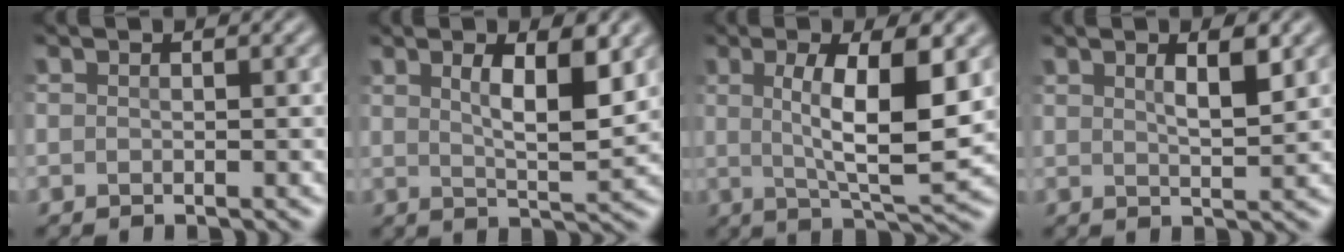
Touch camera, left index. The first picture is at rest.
{"total": 5.0, "force": [1.8, 1.3, 4.5], "torque": [-0.077, -0.009, 0.031]}
{"total": 8.1, "force": [1.1, 2.2, 7.7], "torque": [-0.126, -0.008, 0.021]}
{"total": 3.0, "force": [1.4, 0.7, 2.5], "torque": [-0.039, -0.002, 0.023]}